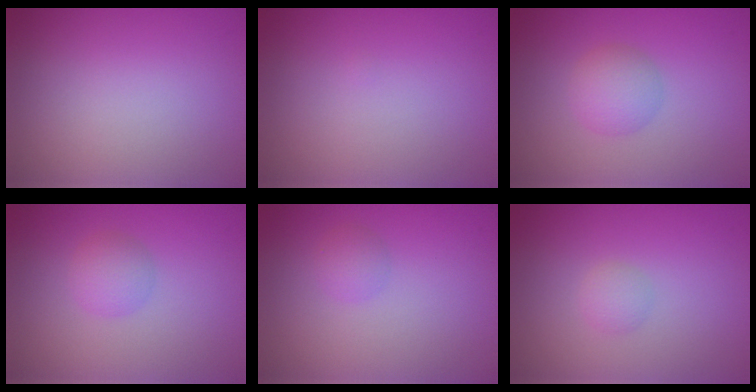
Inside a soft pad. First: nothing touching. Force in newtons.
{"total": 0.0}
{"total": 2.4, "press": 2.4, "slide": 0.0}
{"total": 1.8, "press": 1.8, "slide": 0.0}
{"total": 1.2, "press": 1.2, "slide": 0.1}
{"total": 1.1, "press": 1.1, "slide": 0.0}